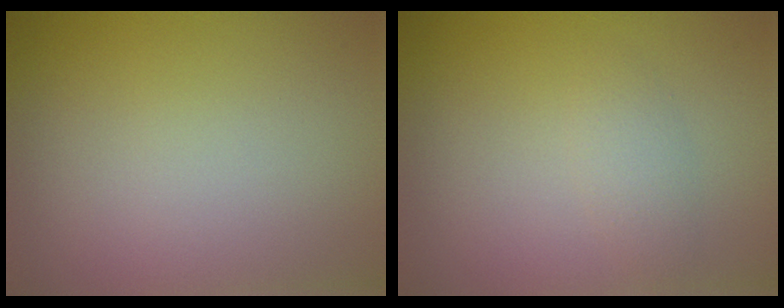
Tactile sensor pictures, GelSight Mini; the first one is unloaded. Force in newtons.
{"total": 1.5, "press": 1.5, "slide": 0.1}